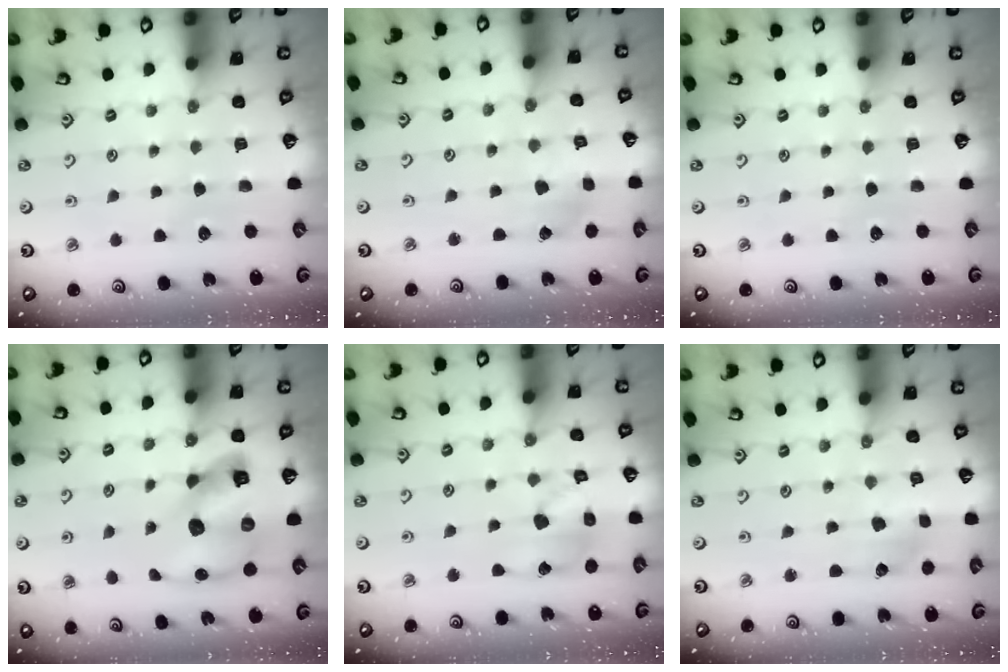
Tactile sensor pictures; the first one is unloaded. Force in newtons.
{"total": 2.2, "press": 2.2, "slide": 0.2}
{"total": 0.0}
{"total": 14.9, "press": 14.7, "slide": 1.9}
{"total": 13.1, "press": 13.0, "slide": 2.0}
{"total": 2.3, "press": 2.3, "slide": 0.6}